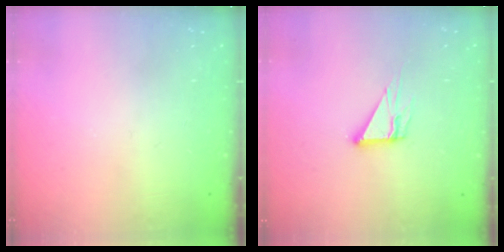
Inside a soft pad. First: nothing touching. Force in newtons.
{"total": 5.5, "press": 5.5, "slide": 0.3}